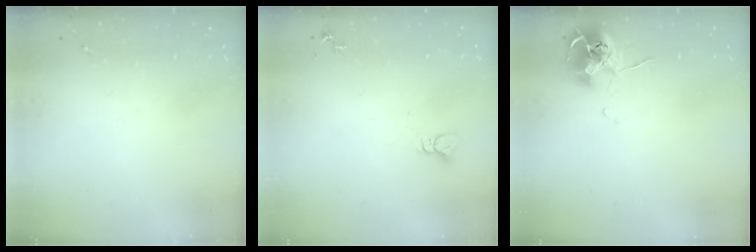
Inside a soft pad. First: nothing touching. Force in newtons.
{"total": 2.2, "press": 2.2, "slide": 0.1}
{"total": 10.4, "press": 10.4, "slide": 0.9}